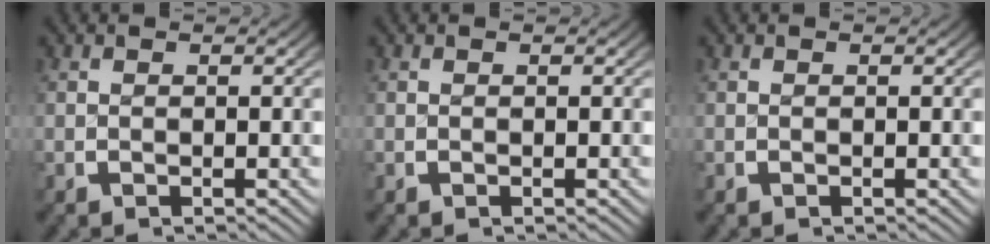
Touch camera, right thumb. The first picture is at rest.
{"total": 0.0}
{"total": 0.0}